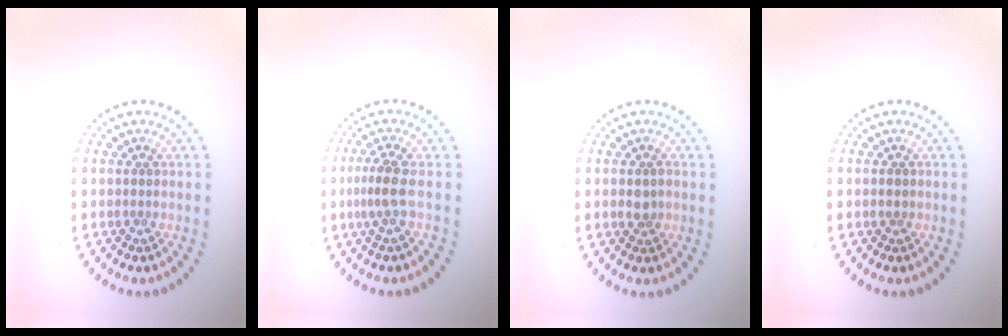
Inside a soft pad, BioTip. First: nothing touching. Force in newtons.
{"total": 2.2, "press": 1.5, "slide": 1.6}
{"total": 1.3, "press": 1.2, "slide": 0.2}
{"total": 0.9, "press": 0.9, "slide": 0.3}